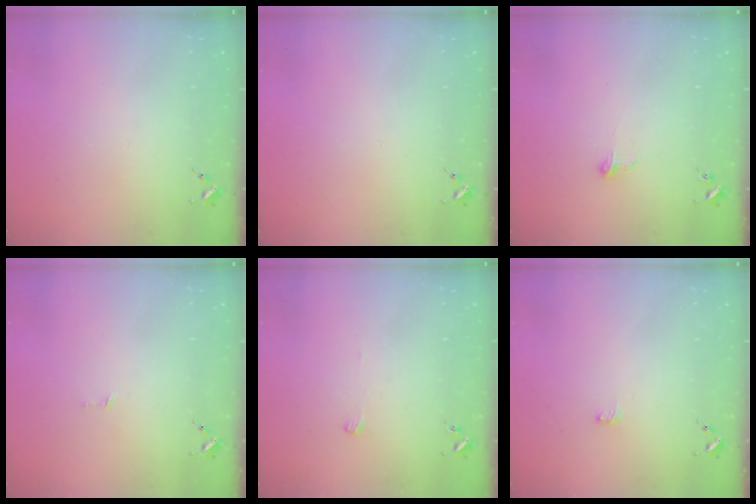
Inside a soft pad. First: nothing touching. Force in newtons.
{"total": 0.0}
{"total": 5.3, "press": 5.2, "slide": 0.4}
{"total": 2.8, "press": 2.8, "slide": 0.2}
{"total": 2.9, "press": 2.9, "slide": 0.1}
{"total": 2.2, "press": 2.2, "slide": 0.2}